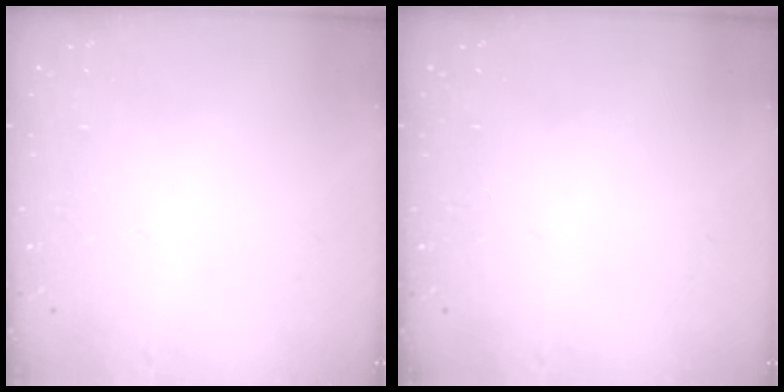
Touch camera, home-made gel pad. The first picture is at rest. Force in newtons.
{"total": 0.0}